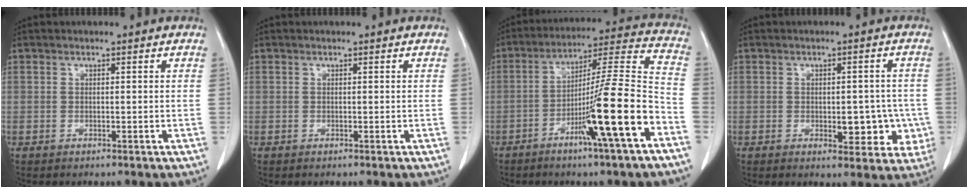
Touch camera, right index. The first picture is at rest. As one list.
[{"total": 0.0}, {"total": 16.5, "force": [-7.2, -0.7, 14.8], "torque": [-0.242, -0.003, -0.121]}, {"total": 6.6, "force": [-1.3, 3.4, 5.5], "torque": [-0.052, 0.003, -0.010]}]